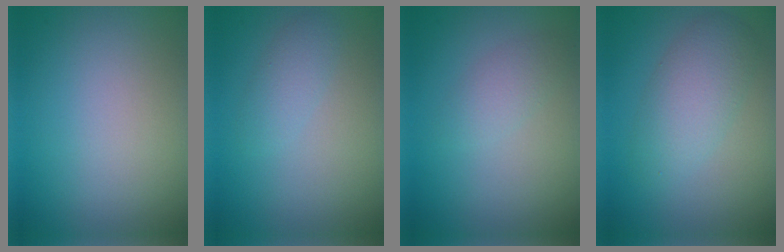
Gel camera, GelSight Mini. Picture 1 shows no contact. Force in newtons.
{"total": 1.6, "press": 1.6, "slide": 0.0}
{"total": 1.7, "press": 1.7, "slide": 0.0}
{"total": 4.0, "press": 4.0, "slide": 0.3}